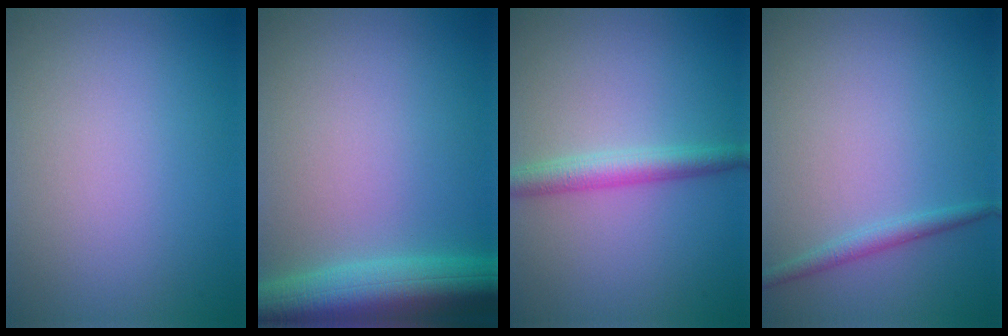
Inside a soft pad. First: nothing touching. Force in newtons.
{"total": 8.9, "press": 8.9, "slide": 0.3}
{"total": 2.9, "press": 2.9, "slide": 0.1}
{"total": 1.4, "press": 1.4, "slide": 0.1}